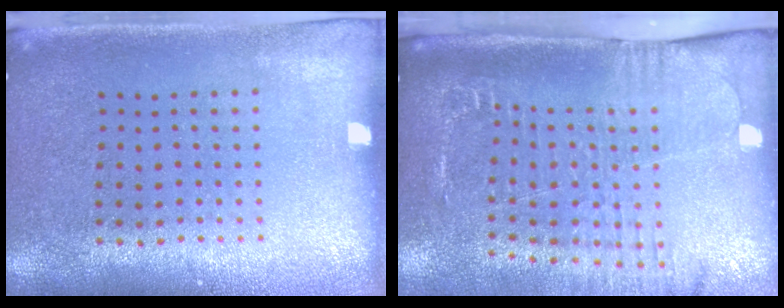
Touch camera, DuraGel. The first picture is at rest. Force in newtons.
{"total": 2.6, "press": 2.0, "slide": 1.6}